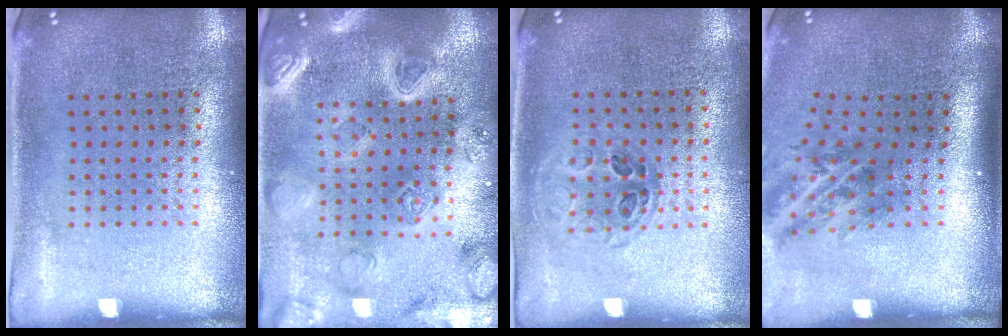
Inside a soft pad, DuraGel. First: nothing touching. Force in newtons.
{"total": 4.2, "press": 3.8, "slide": 1.8}
{"total": 1.0, "press": 0.9, "slide": 0.4}
{"total": 1.9, "press": 1.2, "slide": 1.4}